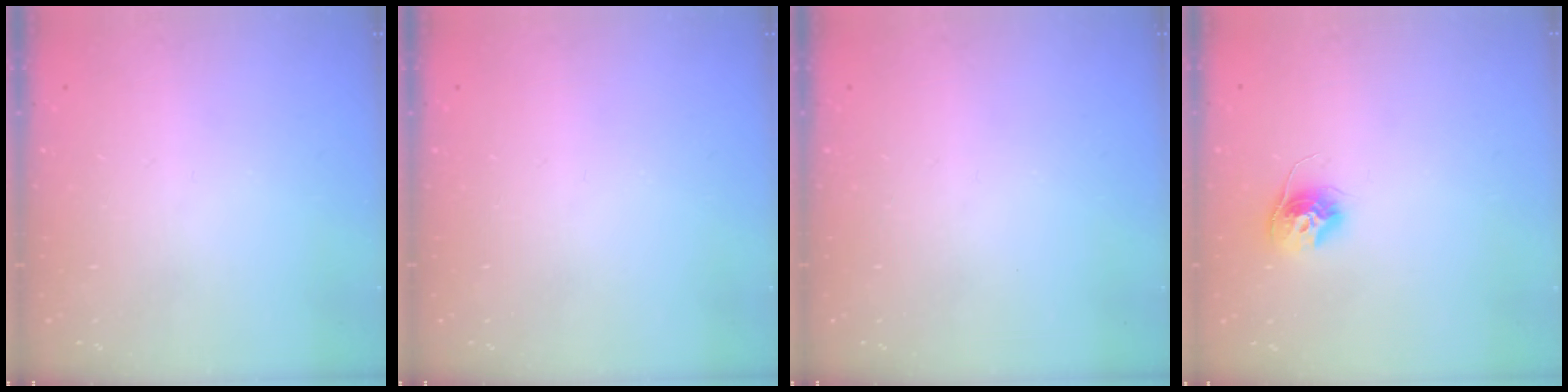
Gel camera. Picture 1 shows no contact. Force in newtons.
{"total": 0.0}
{"total": 0.0}
{"total": 10.2, "press": 10.1, "slide": 0.7}